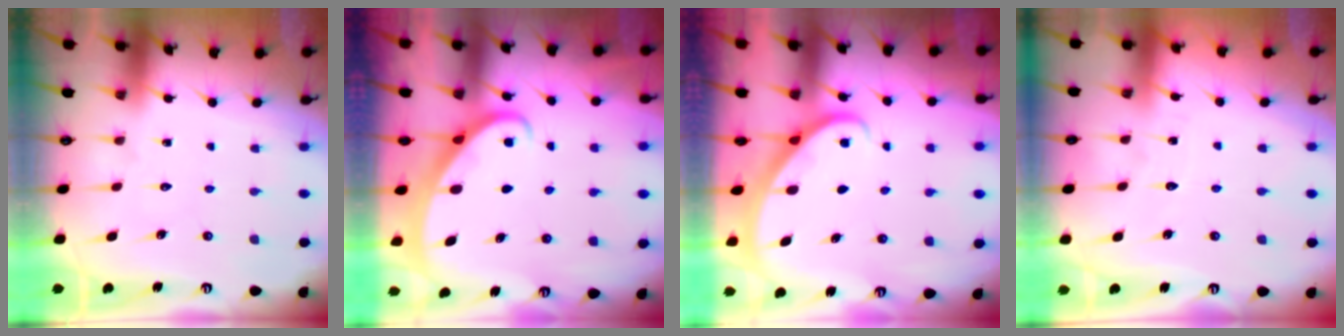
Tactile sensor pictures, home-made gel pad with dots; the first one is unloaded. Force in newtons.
{"total": 2.0, "press": 2.0, "slide": 0.3}
{"total": 2.3, "press": 2.3, "slide": 0.2}
{"total": 2.6, "press": 2.6, "slide": 0.2}